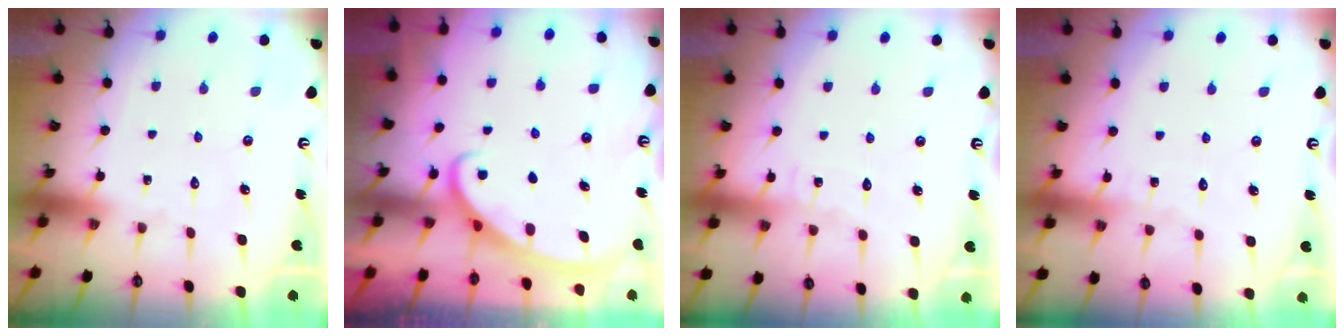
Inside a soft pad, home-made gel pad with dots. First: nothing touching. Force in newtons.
{"total": 2.7, "press": 2.7, "slide": 0.4}
{"total": 5.5, "press": 5.5, "slide": 0.4}
{"total": 2.4, "press": 2.4, "slide": 0.3}